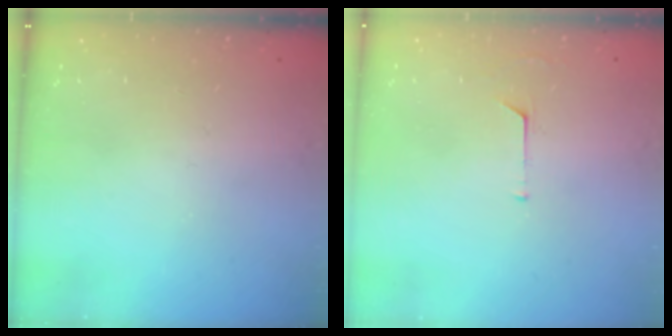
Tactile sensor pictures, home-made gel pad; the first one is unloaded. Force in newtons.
{"total": 3.9, "press": 3.8, "slide": 0.3}